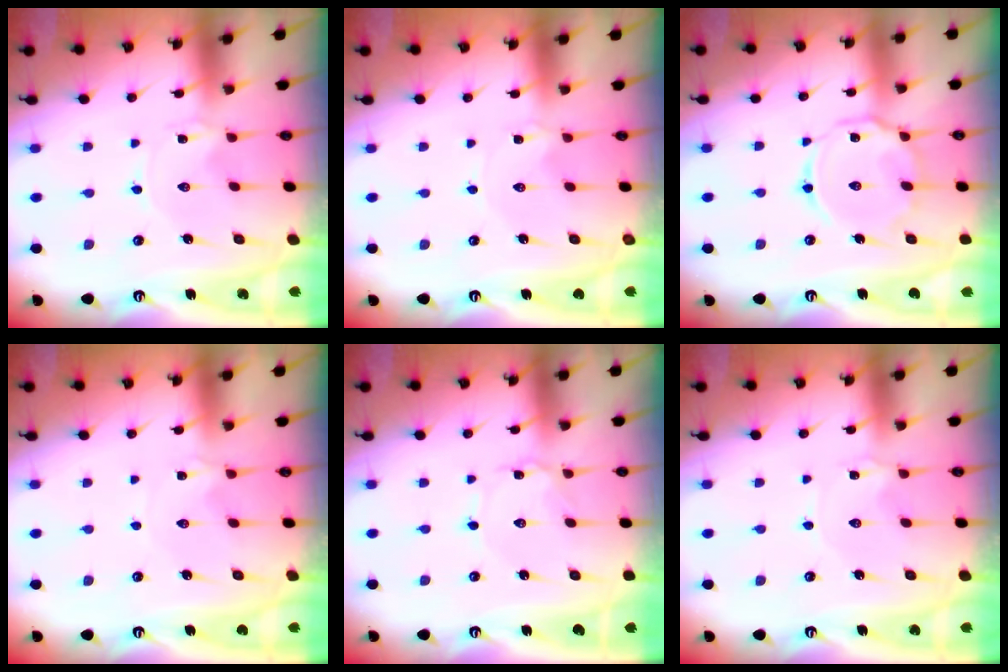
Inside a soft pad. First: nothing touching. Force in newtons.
{"total": 0.0}
{"total": 11.1, "press": 11.0, "slide": 0.8}
{"total": 0.6, "press": 0.5, "slide": 0.3}
{"total": 0.6, "press": 0.6, "slide": 0.1}
{"total": 1.6, "press": 1.6, "slide": 0.3}